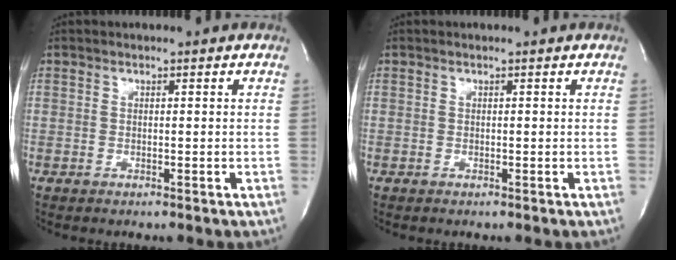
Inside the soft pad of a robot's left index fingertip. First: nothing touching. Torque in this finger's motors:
{"motor_torque": [-0.10, 0.19, -0.05, -0.01]}